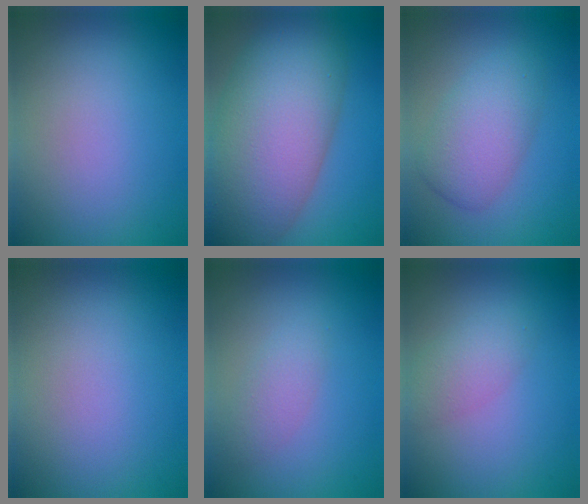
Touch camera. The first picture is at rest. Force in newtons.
{"total": 13.0, "press": 12.9, "slide": 0.5}
{"total": 4.6, "press": 4.6, "slide": 0.0}
{"total": 0.0}
{"total": 1.9, "press": 1.9, "slide": 0.0}
{"total": 2.2, "press": 2.2, "slide": 0.2}